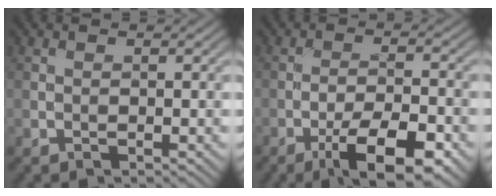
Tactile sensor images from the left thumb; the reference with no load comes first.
{"total": 9.5, "force": [-5.6, 2.8, 7.1], "torque": [-0.119, 0.002, -0.089]}